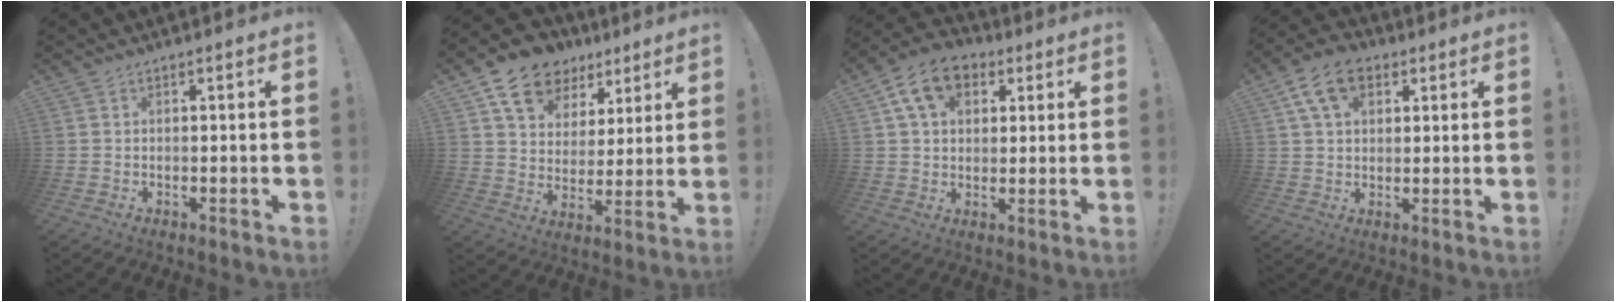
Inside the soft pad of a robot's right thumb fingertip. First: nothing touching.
{"total": 14.2, "force": [9.1, 9.4, 5.6], "torque": [-0.093, -0.051, 0.170]}
{"total": 12.0, "force": [5.0, 8.3, 7.0], "torque": [-0.118, -0.003, 0.096]}
{"total": 10.6, "force": [4.5, 6.7, 6.9], "torque": [-0.124, 0.007, 0.088]}